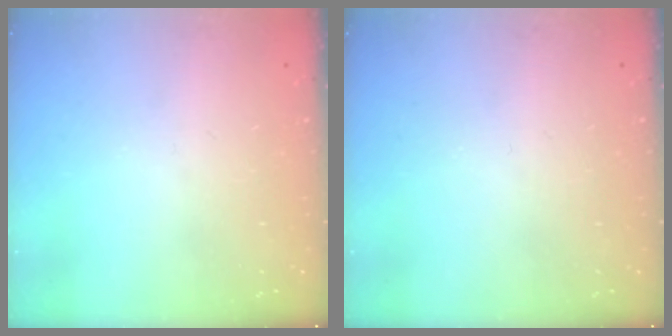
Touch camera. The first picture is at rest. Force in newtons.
{"total": 0.0}